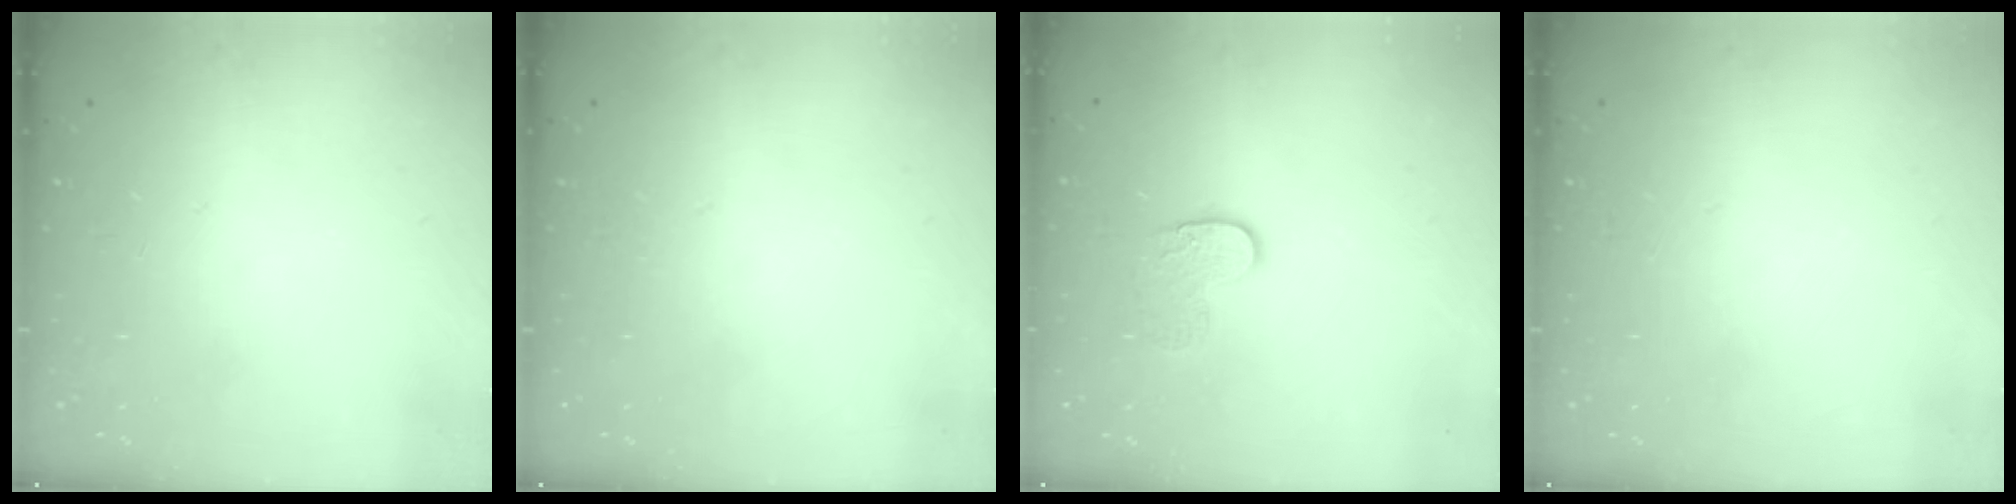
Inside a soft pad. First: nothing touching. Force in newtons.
{"total": 0.0}
{"total": 8.0, "press": 8.0, "slide": 0.4}
{"total": 0.0}